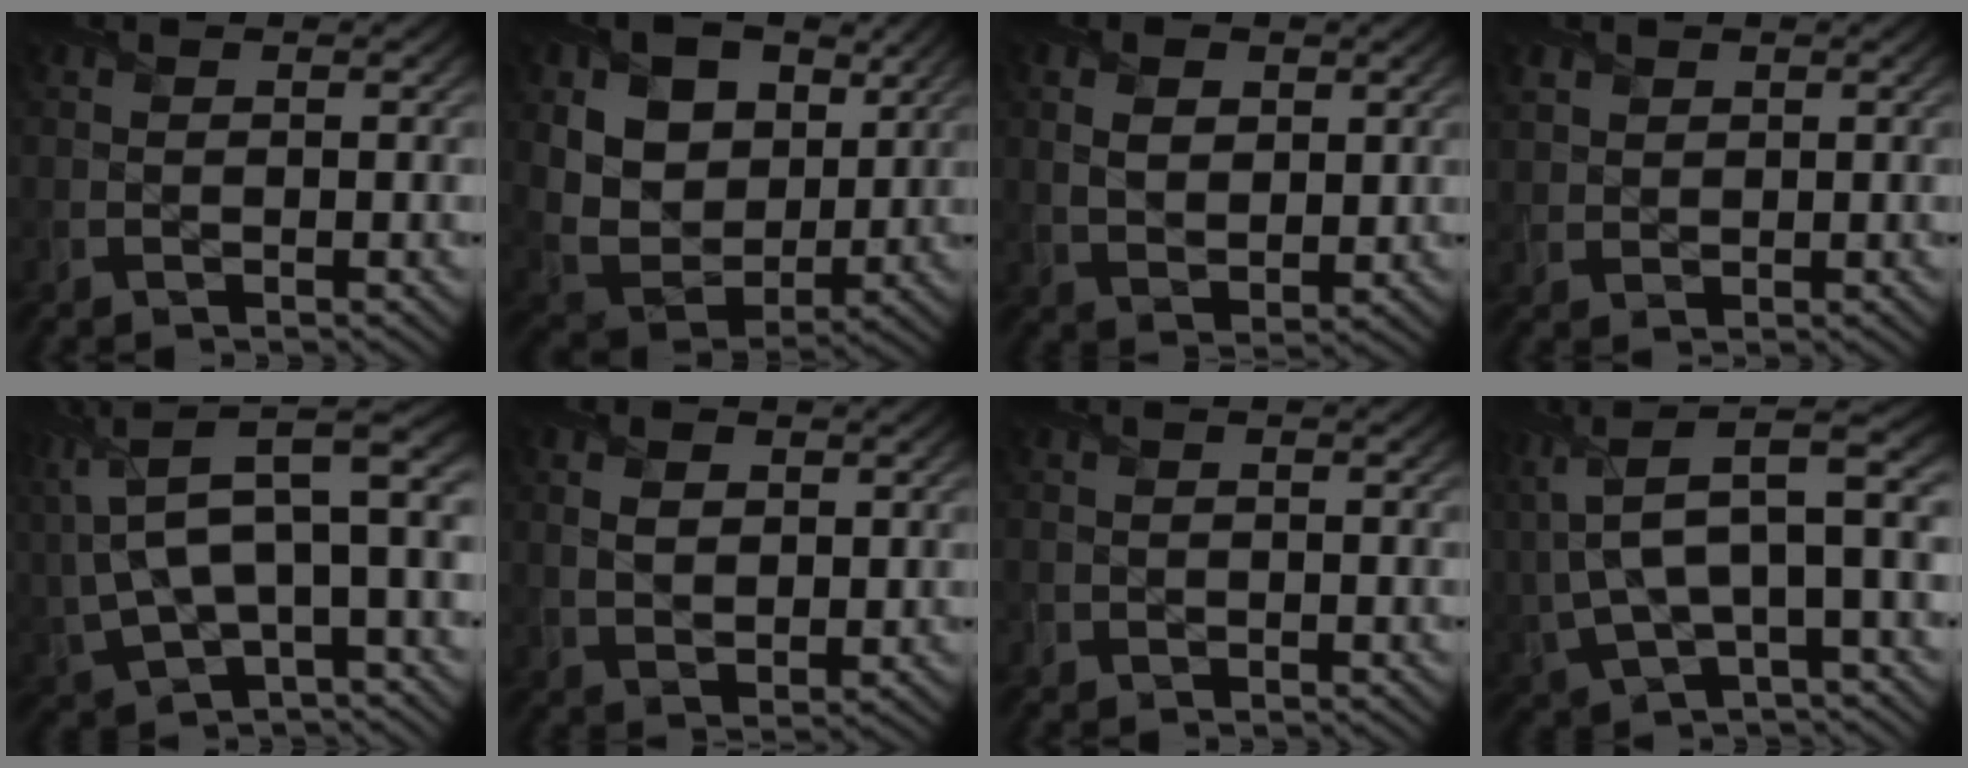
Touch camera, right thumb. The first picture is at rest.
{"total": 11.9, "force": [4.6, 8.6, 6.9], "torque": [-0.178, -0.003, 0.088]}
{"total": 4.9, "force": [1.6, 3.2, 3.3], "torque": [-0.069, -0.006, 0.032]}
{"total": 2.3, "force": [1.5, 1.7, 0.7], "torque": [-0.023, 0.001, 0.033]}
{"total": 14.6, "force": [2.4, 7.0, 12.6], "torque": [-0.292, -0.010, 0.053]}
{"total": 4.0, "force": [1.2, 2.6, 2.8], "torque": [-0.056, -0.007, 0.027]}
{"total": 0.6, "force": [-0.3, 0.5, 0.2], "torque": [-0.003, -0.004, -0.006]}
{"total": 12.1, "force": [1.5, 5.2, 10.8], "torque": [-0.261, -0.006, 0.027]}